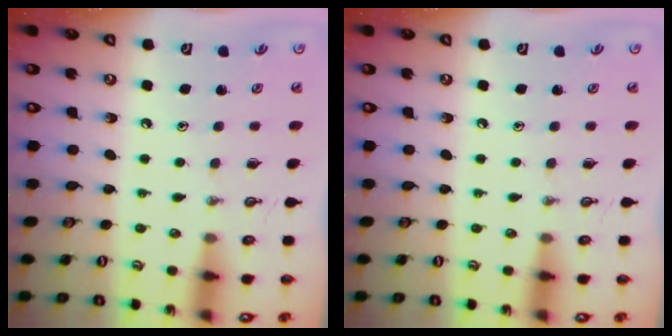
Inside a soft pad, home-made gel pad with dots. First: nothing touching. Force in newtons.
{"total": 0.0}